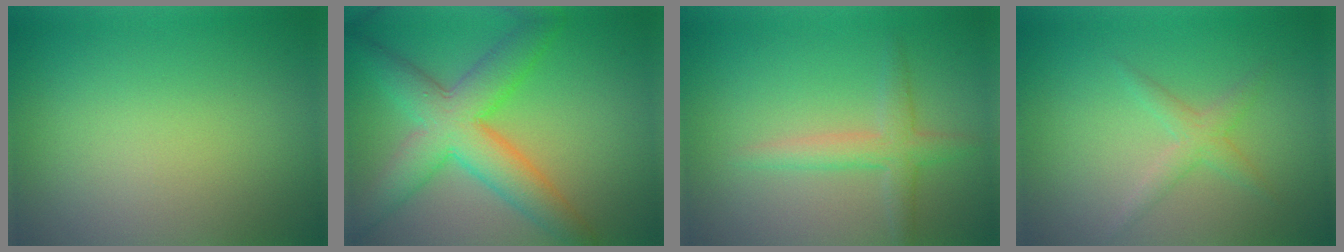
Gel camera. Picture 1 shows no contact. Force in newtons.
{"total": 7.7, "press": 7.7, "slide": 0.1}
{"total": 2.7, "press": 2.7, "slide": 0.0}
{"total": 1.8, "press": 1.8, "slide": 0.1}